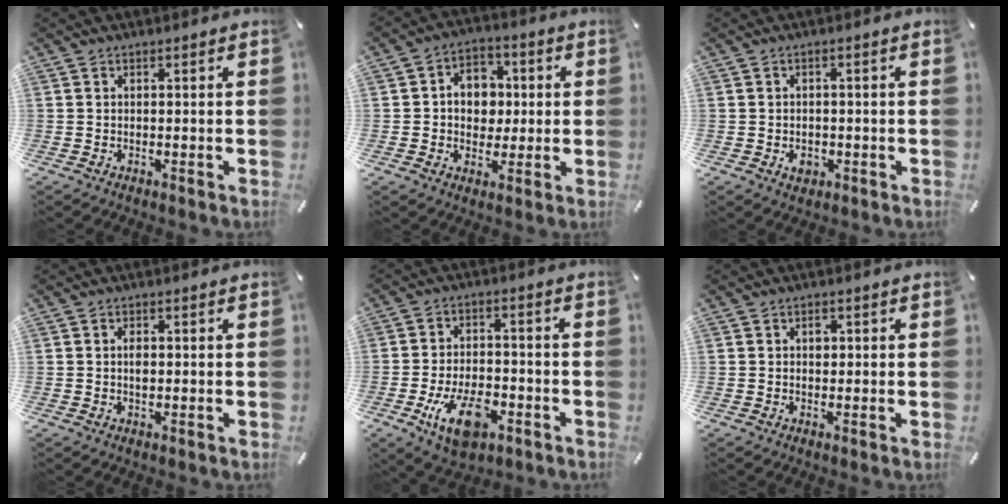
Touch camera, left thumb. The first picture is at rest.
{"total": 8.6, "force": [0.2, 7.4, 4.4], "torque": [-0.063, 0.015, 0.003]}
{"total": 3.2, "force": [-1.1, 2.5, 1.7], "torque": [-0.020, 0.002, -0.020]}
{"total": 1.8, "force": [0.1, 1.0, 1.5], "torque": [-0.032, 0.003, 0.000]}
{"total": 11.6, "force": [-5.1, 6.2, 8.3], "torque": [-0.150, 0.009, -0.091]}
{"total": 1.5, "force": [0.3, 1.2, 0.9], "torque": [0.006, -0.003, -0.002]}